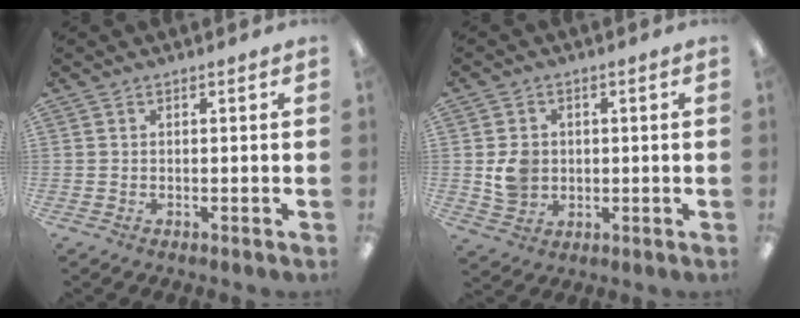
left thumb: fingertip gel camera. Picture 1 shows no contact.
{"total": 6.1, "force": [0.4, 5.6, 2.6], "torque": [-0.030, 0.006, 0.010]}